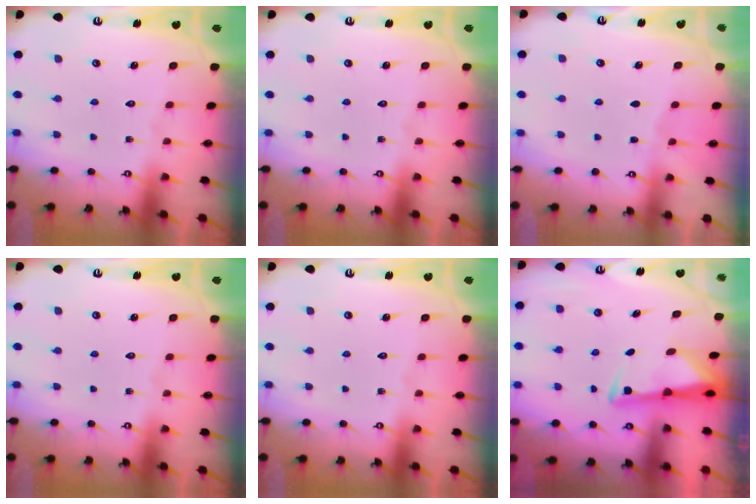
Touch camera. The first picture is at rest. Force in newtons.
{"total": 0.0}
{"total": 1.9, "press": 1.9, "slide": 0.3}
{"total": 0.0}
{"total": 0.0}
{"total": 2.8, "press": 2.8, "slide": 0.5}